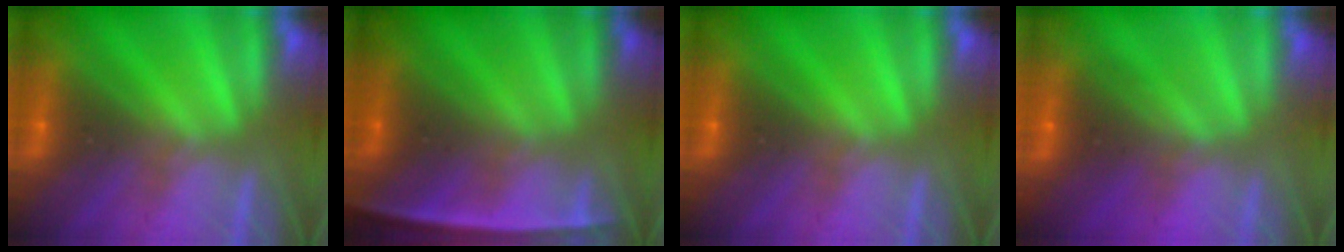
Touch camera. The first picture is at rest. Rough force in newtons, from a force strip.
{"total": 2.3}
{"total": 0.0}
{"total": 2.6}